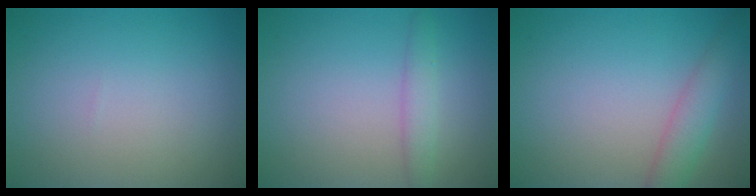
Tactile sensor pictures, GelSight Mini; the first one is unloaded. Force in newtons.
{"total": 1.9, "press": 1.9, "slide": 0.1}
{"total": 3.0, "press": 3.0, "slide": 0.1}